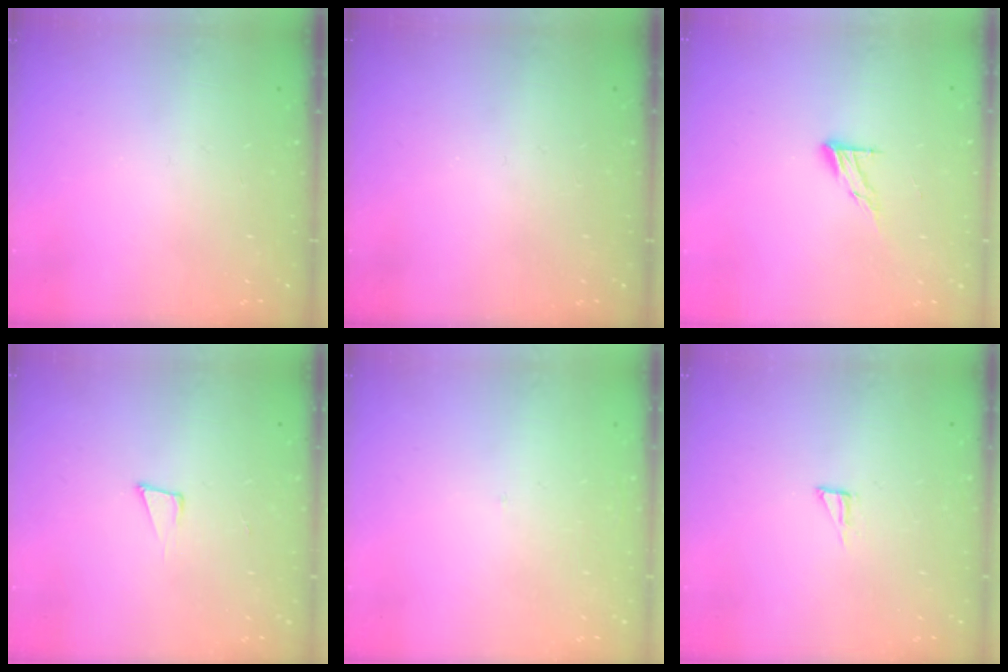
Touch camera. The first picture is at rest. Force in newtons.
{"total": 0.0}
{"total": 7.3, "press": 7.3, "slide": 0.4}
{"total": 4.6, "press": 3.2, "slide": 3.3}
{"total": 1.7, "press": 1.6, "slide": 0.1}
{"total": 3.4, "press": 3.4, "slide": 0.3}